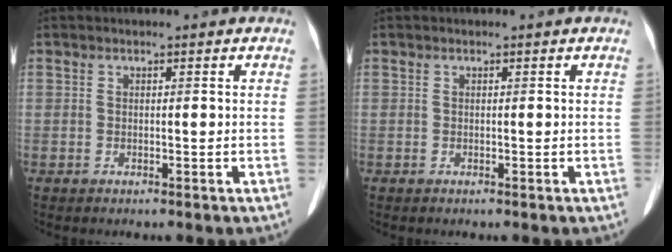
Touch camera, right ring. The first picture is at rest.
{"total": 0.0}